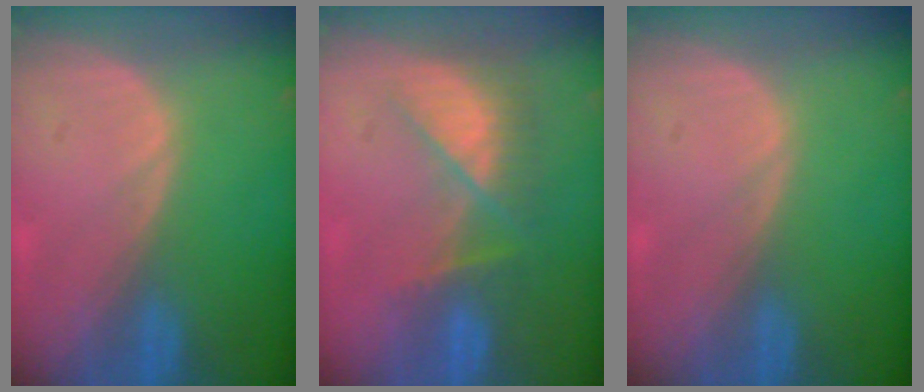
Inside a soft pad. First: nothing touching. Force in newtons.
{"total": 8.0, "press": 6.9, "slide": 4.1}
{"total": 0.0}